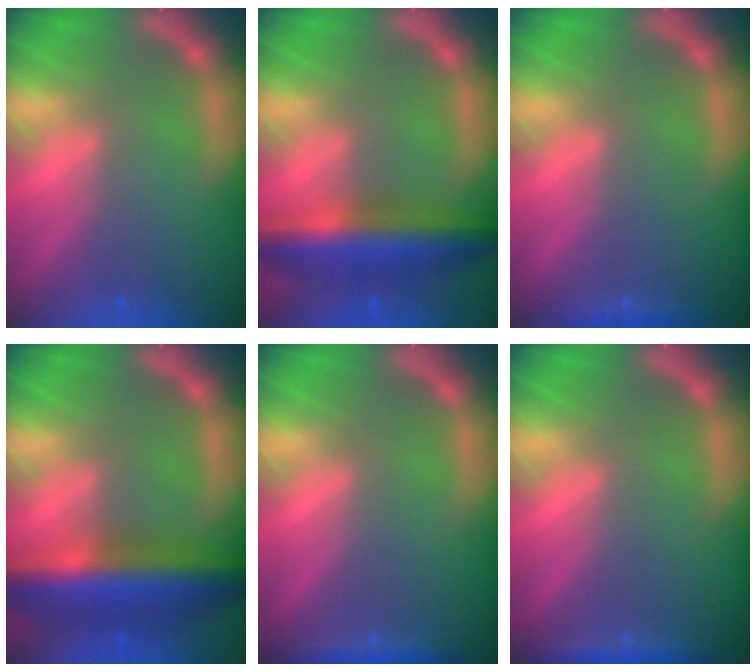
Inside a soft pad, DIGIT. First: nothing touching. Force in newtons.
{"total": 7.9}
{"total": 0.9}
{"total": 9.5}
{"total": 1.9}
{"total": 1.9}